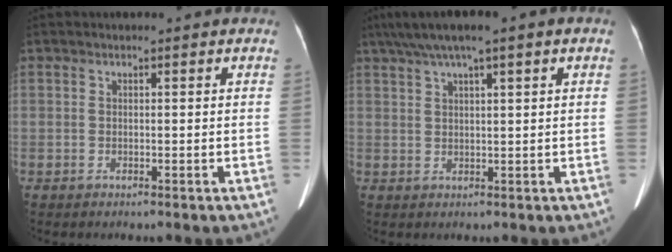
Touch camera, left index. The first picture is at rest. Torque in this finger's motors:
{"motor_torque": [1.06, -1.08, 0.07, -0.10]}